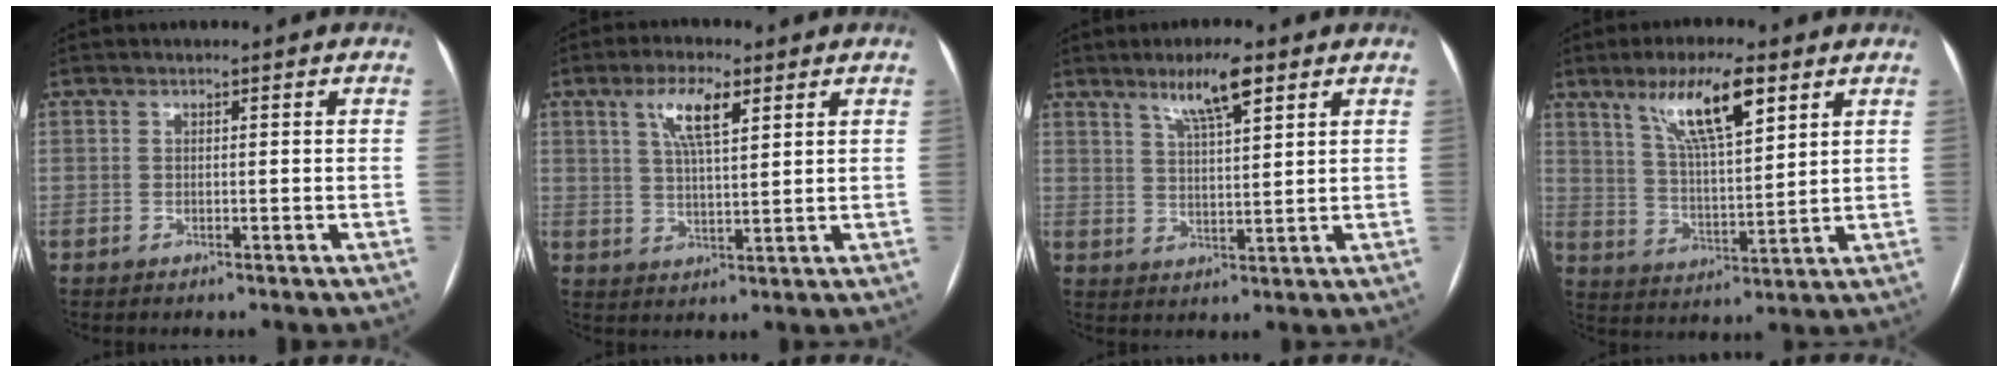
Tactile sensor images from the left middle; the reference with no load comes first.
{"total": 6.8, "force": [3.3, 1.6, 5.8], "torque": [-0.112, 0.008, 0.061]}
{"total": 6.9, "force": [4.3, 0.8, 5.2], "torque": [-0.096, 0.004, 0.077]}
{"total": 11.2, "force": [6.4, 2.2, 9.0], "torque": [-0.167, 0.006, 0.116]}